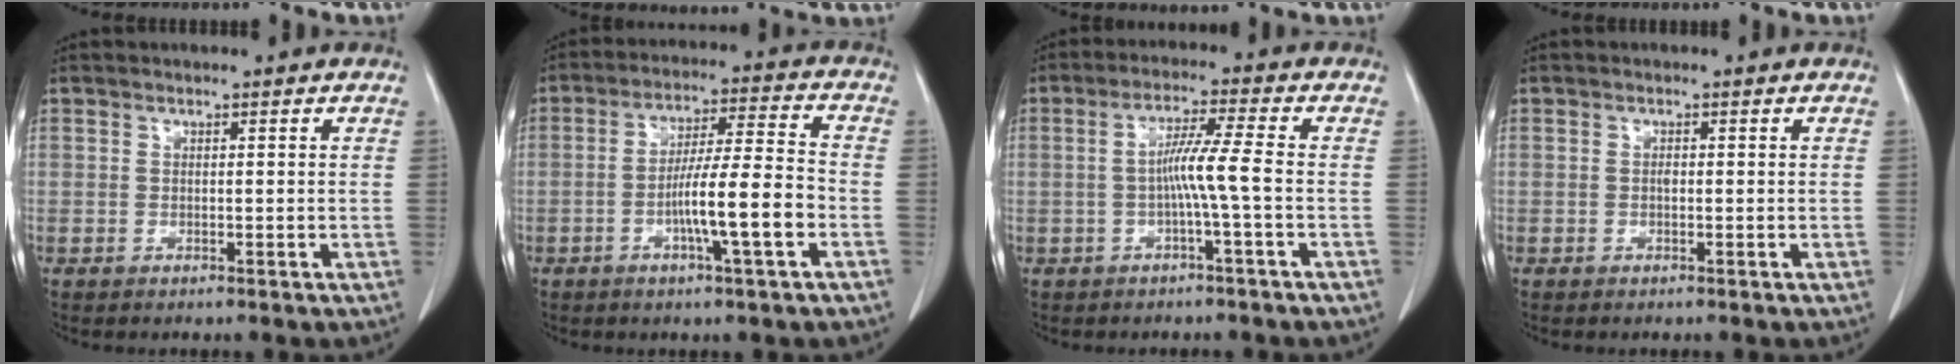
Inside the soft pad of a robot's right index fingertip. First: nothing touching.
{"total": 10.6, "force": [-3.4, 0.2, 10.0], "torque": [-0.174, 0.005, -0.059]}
{"total": 5.5, "force": [-1.1, -1.0, 5.3], "torque": [-0.099, 0.009, -0.019]}
{"total": 0.5, "force": [-0.1, 0.2, 0.5], "torque": [-0.010, 0.000, -0.002]}